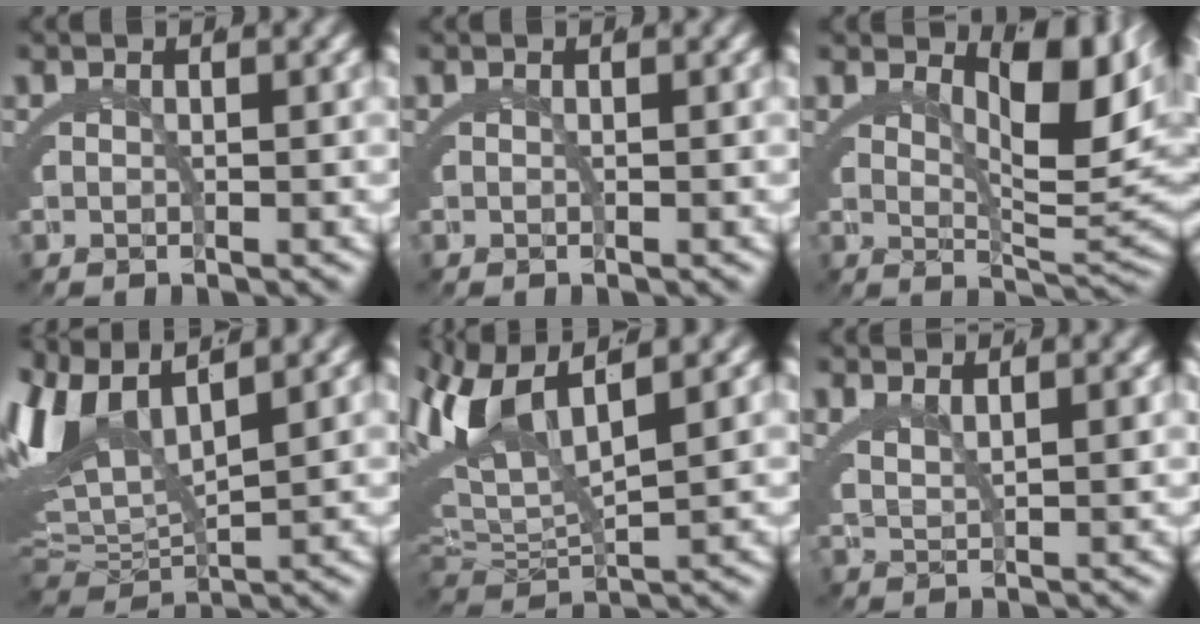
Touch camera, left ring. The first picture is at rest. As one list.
[{"total": 0.0}, {"total": 7.4, "force": [4.0, 1.4, 6.1], "torque": [-0.067, 0.000, 0.065]}, {"total": 11.1, "force": [3.7, 7.0, 7.8], "torque": [-0.187, -0.003, 0.065]}, {"total": 10.4, "force": [4.1, 6.0, 7.4], "torque": [-0.165, 0.002, 0.068]}, {"total": 2.4, "force": [2.2, 0.0, 1.1], "torque": [-0.023, -0.007, 0.049]}]